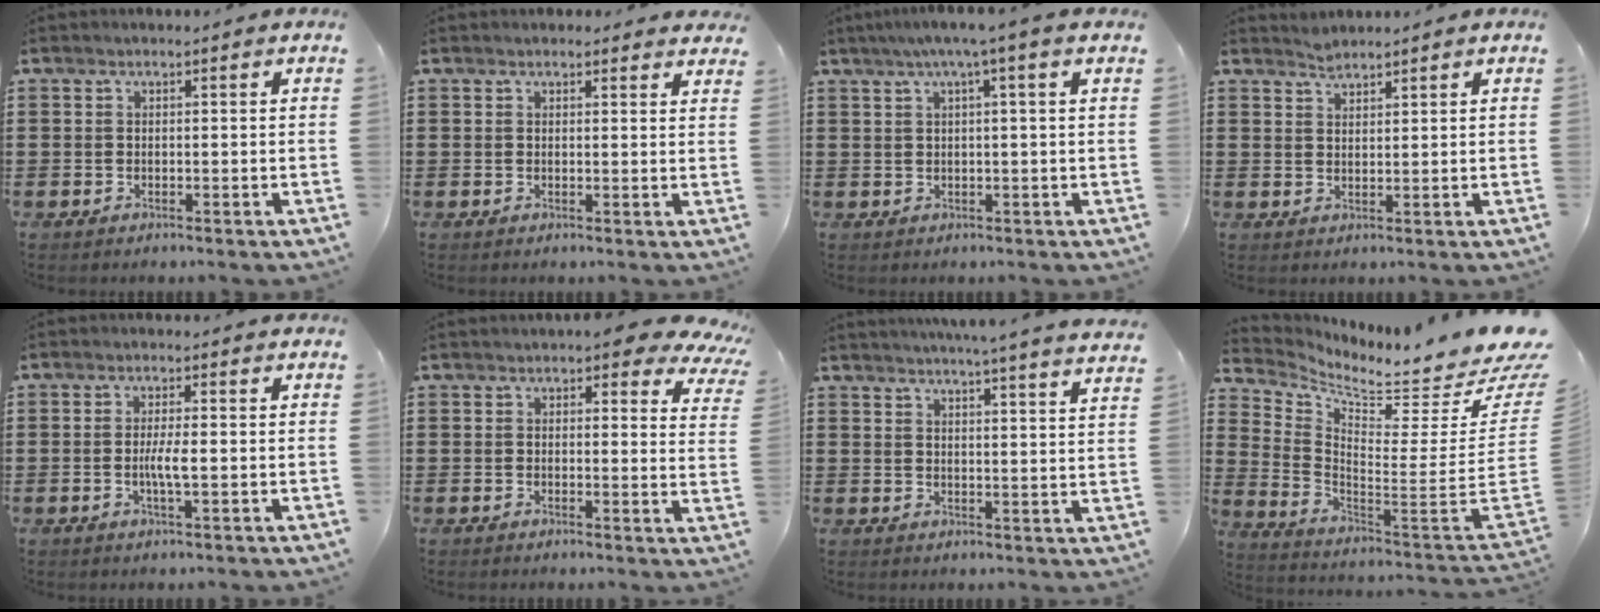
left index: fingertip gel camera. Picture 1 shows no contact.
{"total": 1.4, "force": [1.3, 0.4, 0.2], "torque": [0.001, 0.000, 0.023]}
{"total": 3.1, "force": [1.2, -0.5, 2.8], "torque": [-0.054, -0.003, 0.017]}
{"total": 1.8, "force": [1.8, 0.3, 0.2], "torque": [-0.008, 0.001, 0.035]}
{"total": 3.3, "force": [-0.4, 0.5, 3.3], "torque": [-0.066, -0.005, -0.011]}
{"total": 4.4, "force": [3.5, 1.3, 2.3], "torque": [-0.033, -0.014, 0.058]}
{"total": 4.3, "force": [4.1, -1.1, 0.9], "torque": [-0.034, -0.026, 0.070]}
{"total": 4.8, "force": [4.2, 0.4, 2.3], "torque": [-0.061, -0.064, 0.062]}